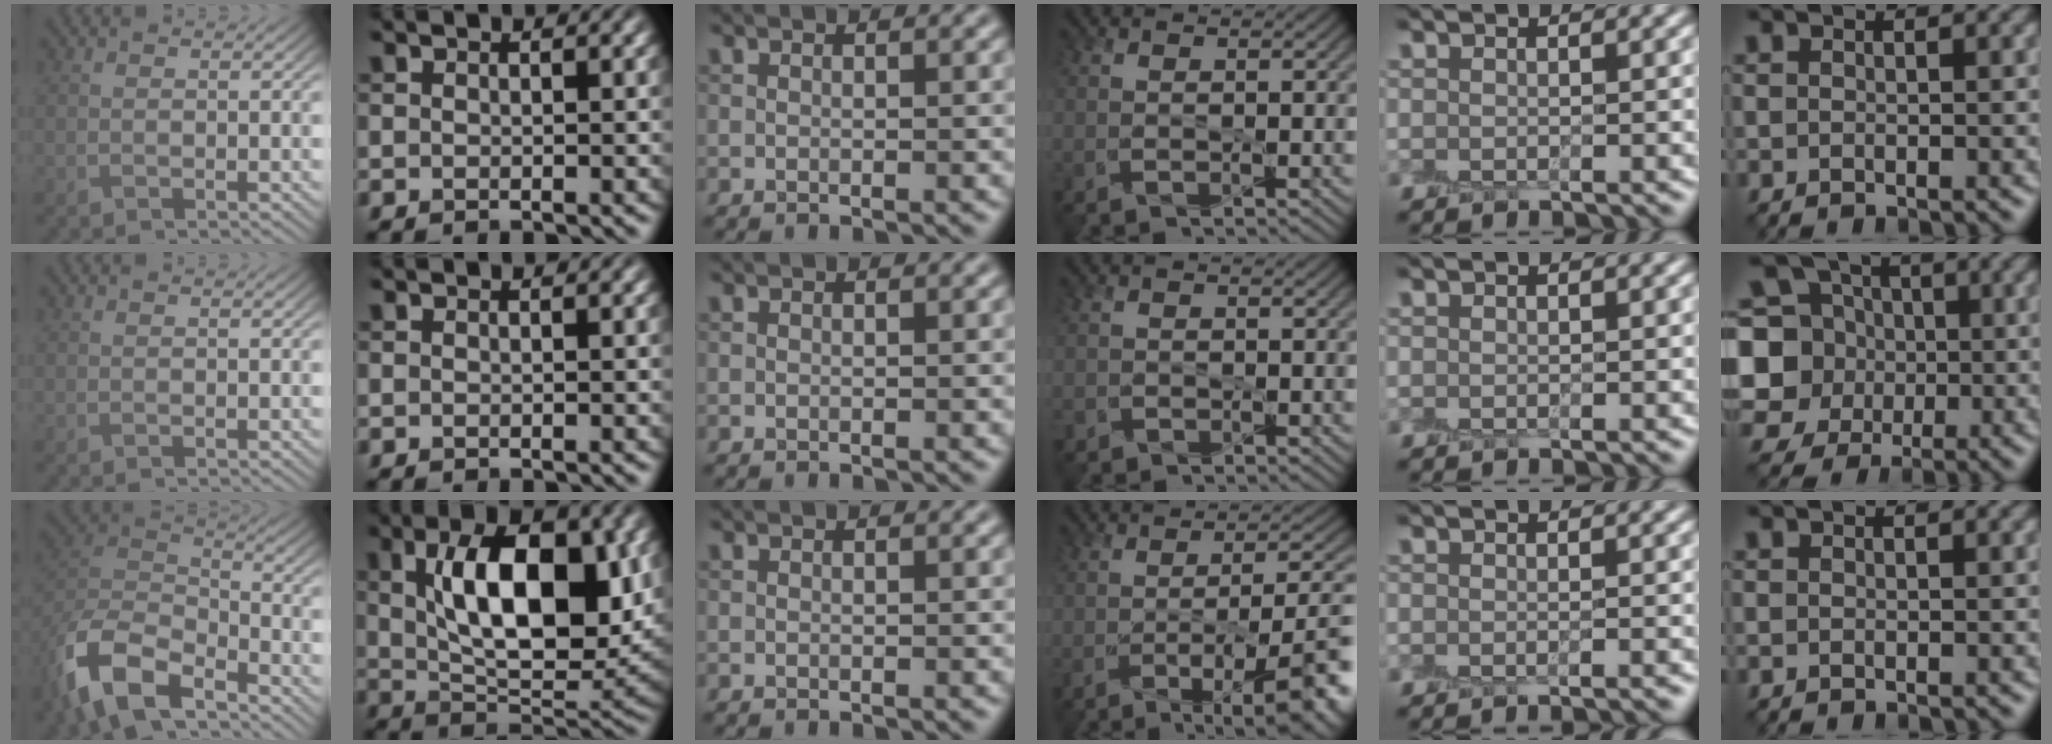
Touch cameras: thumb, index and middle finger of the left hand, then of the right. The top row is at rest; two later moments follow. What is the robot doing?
{"motion": "peel", "object": "shipping label"}